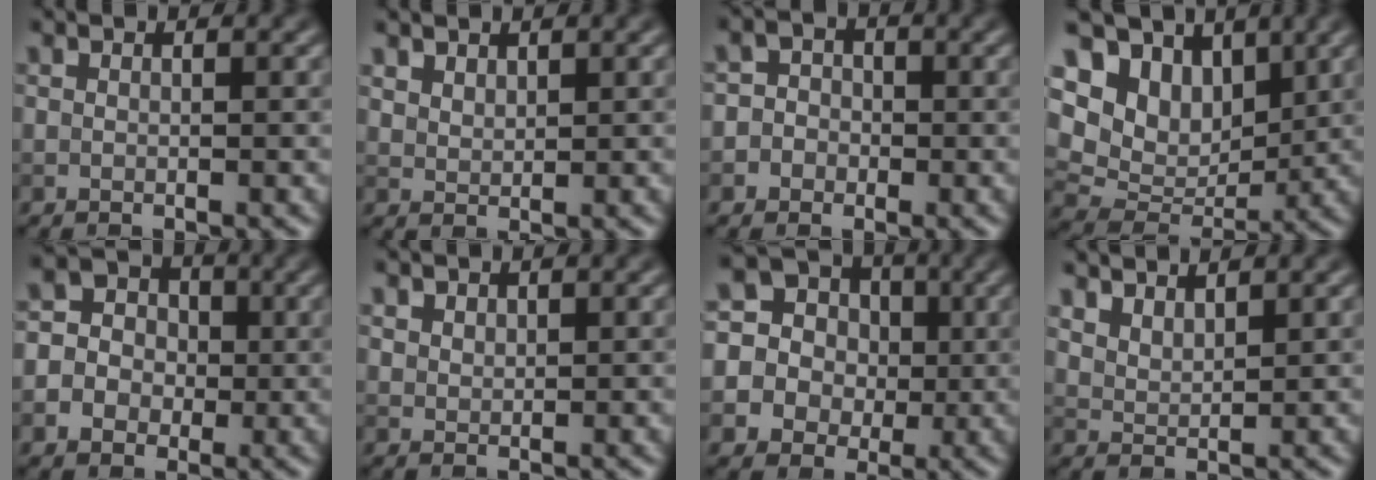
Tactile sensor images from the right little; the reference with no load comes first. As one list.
[{"total": 1.7, "force": [1.4, 0.8, 0.3], "torque": [-0.013, -0.004, 0.035]}, {"total": 3.6, "force": [-0.8, 3.5, 0.7], "torque": [0.025, 0.017, -0.040]}, {"total": 12.4, "force": [5.6, 8.6, 7.0], "torque": [-0.142, 0.029, 0.094]}, {"total": 6.1, "force": [-1.2, 5.6, 1.9], "torque": [-0.025, 0.021, -0.040]}, {"total": 1.3, "force": [1.0, 0.8, 0.2], "torque": [-0.007, -0.007, 0.028]}, {"total": 12.7, "force": [2.0, 11.9, 4.1], "torque": [-0.132, 0.028, 0.020]}, {"total": 4.0, "force": [3.4, 1.4, 1.4], "torque": [-0.033, 0.000, 0.070]}]